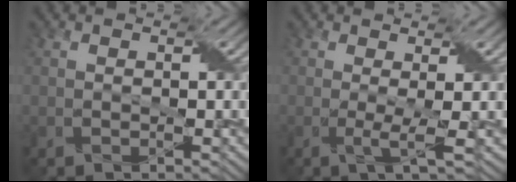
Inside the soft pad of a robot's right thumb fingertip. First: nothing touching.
{"total": 2.7, "force": [0.1, 0.5, 2.7], "torque": [-0.051, -0.001, -0.003]}